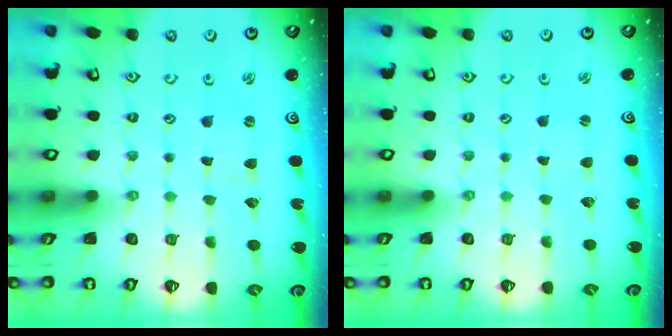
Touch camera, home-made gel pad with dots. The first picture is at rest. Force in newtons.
{"total": 0.0}